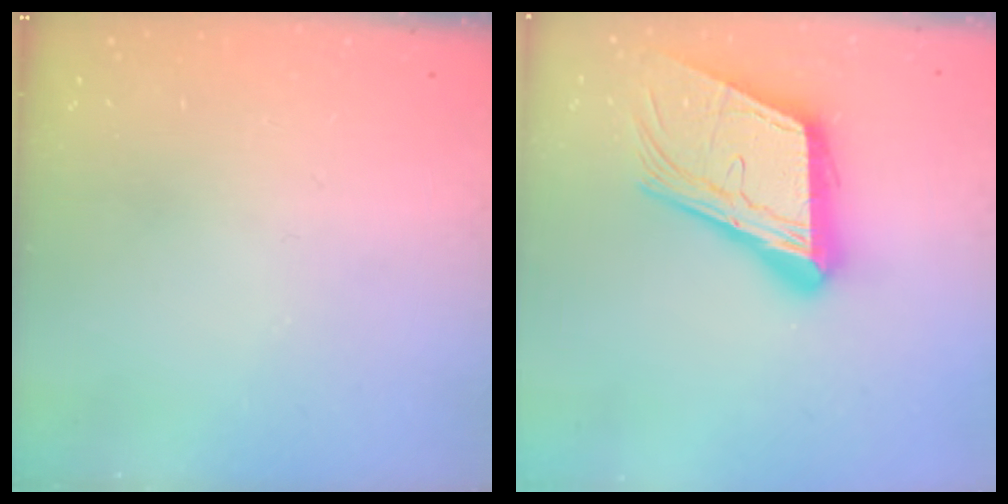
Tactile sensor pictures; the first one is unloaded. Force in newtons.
{"total": 19.0, "press": 18.8, "slide": 3.0}